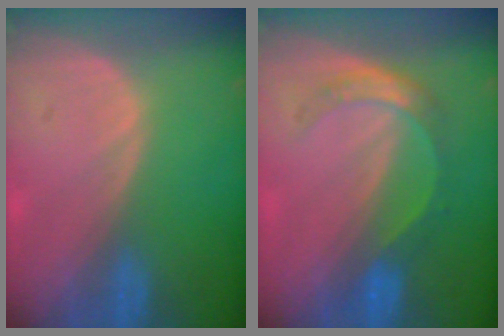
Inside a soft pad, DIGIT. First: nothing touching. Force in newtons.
{"total": 5.5, "press": 4.8, "slide": 2.6}